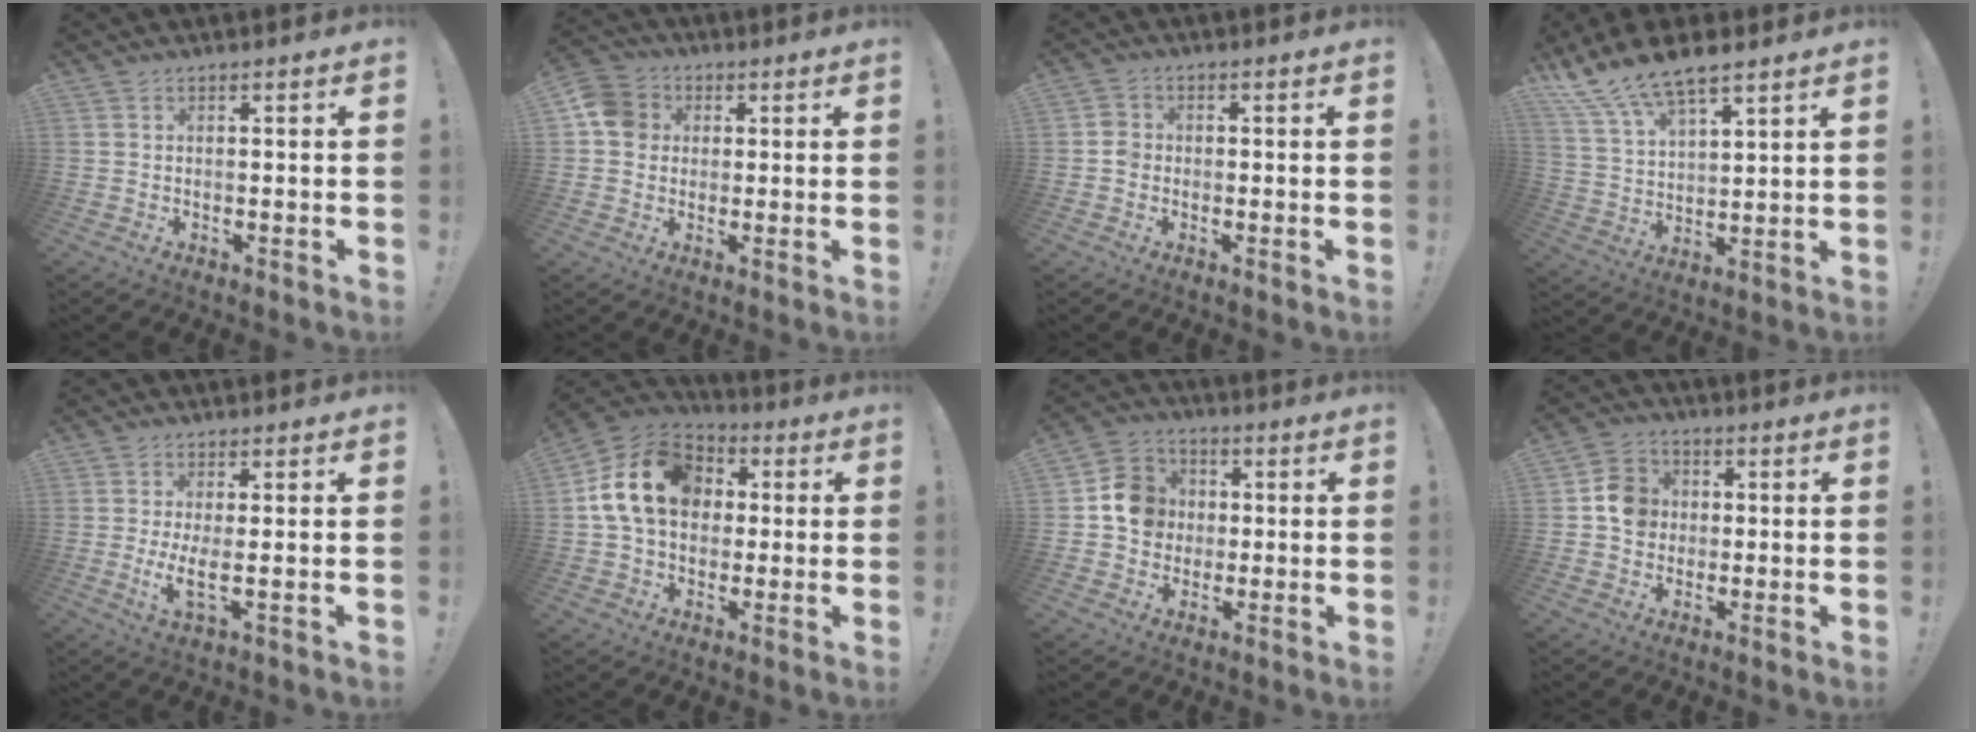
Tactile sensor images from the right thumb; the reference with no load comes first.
{"total": 8.8, "force": [1.6, 7.8, 3.9], "torque": [-0.052, 0.005, 0.032]}
{"total": 3.0, "force": [-0.9, 2.6, 1.3], "torque": [-0.014, 0.010, -0.017]}
{"total": 12.4, "force": [10.2, 4.0, 5.9], "torque": [-0.119, -0.062, 0.187]}
{"total": 5.2, "force": [0.8, 0.3, 5.1], "torque": [-0.090, -0.027, 0.013]}
{"total": 18.4, "force": [3.7, 13.8, 11.5], "torque": [-0.194, 0.007, 0.069]}
{"total": 10.4, "force": [0.3, 9.7, 3.6], "torque": [-0.035, 0.016, 0.012]}
{"total": 8.4, "force": [0.2, 7.6, 3.5], "torque": [-0.045, 0.016, 0.008]}